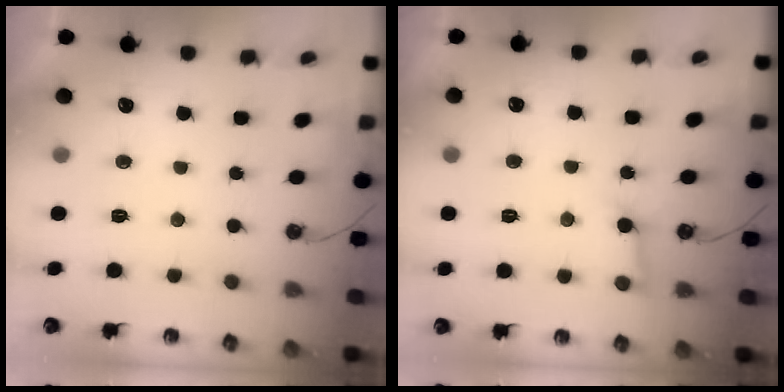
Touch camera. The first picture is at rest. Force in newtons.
{"total": 6.3, "press": 6.3, "slide": 0.7}